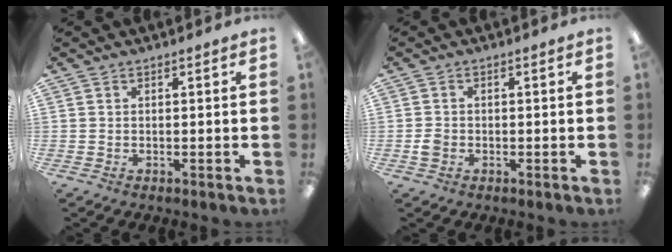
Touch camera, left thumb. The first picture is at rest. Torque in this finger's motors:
{"motor_torque": [-0.52, 0.61, 0.45, -0.25, 0.01]}